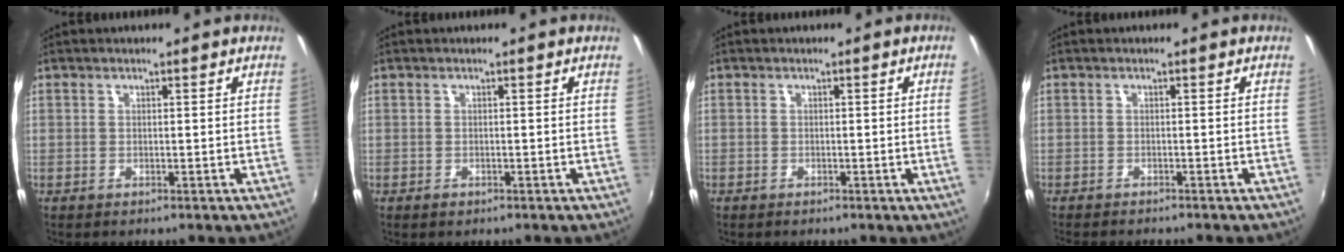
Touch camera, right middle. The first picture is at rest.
{"total": 0.8, "force": [-0.6, 0.5, 0.2], "torque": [-0.005, -0.002, -0.009]}
{"total": 1.2, "force": [-0.1, -0.8, 0.9], "torque": [-0.009, -0.007, 0.000]}
{"total": 3.6, "force": [-3.3, 0.6, 1.3], "torque": [-0.030, -0.014, -0.055]}